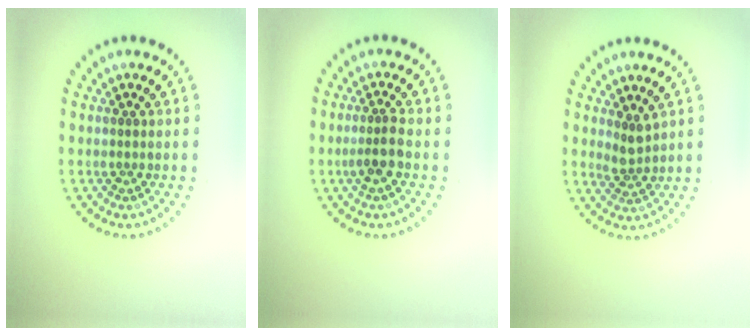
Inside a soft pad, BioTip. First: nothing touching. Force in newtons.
{"total": 2.0, "press": 1.6, "slide": 1.1}
{"total": 1.9, "press": 1.4, "slide": 1.3}